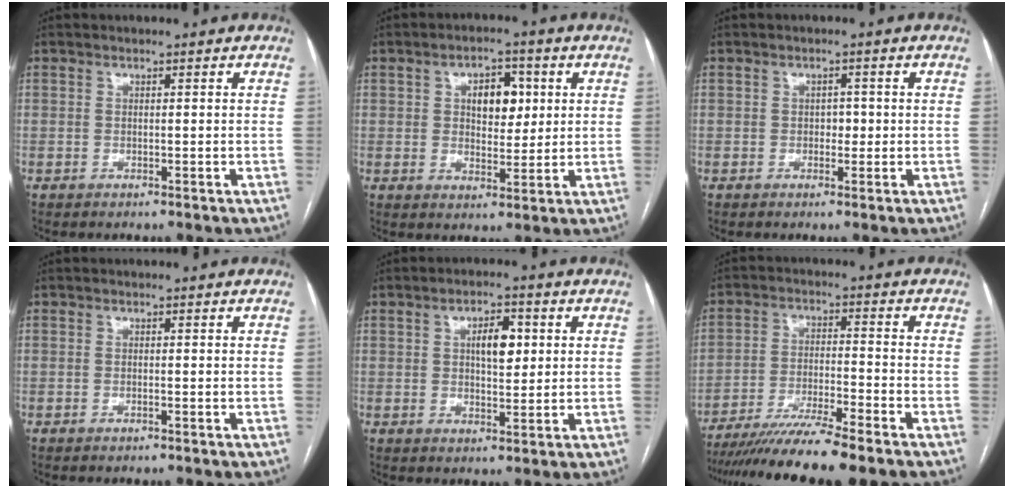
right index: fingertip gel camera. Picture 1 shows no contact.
{"total": 6.6, "force": [1.8, 3.7, 5.2], "torque": [-0.077, 0.014, 0.032]}
{"total": 1.7, "force": [-0.2, 1.1, 1.2], "torque": [-0.012, 0.004, -0.003]}
{"total": 0.0}
{"total": 5.4, "force": [1.3, 2.2, 4.7], "torque": [-0.076, 0.009, 0.023]}
{"total": 11.4, "force": [-9.6, -0.9, 6.0], "torque": [-0.092, -0.025, -0.161]}